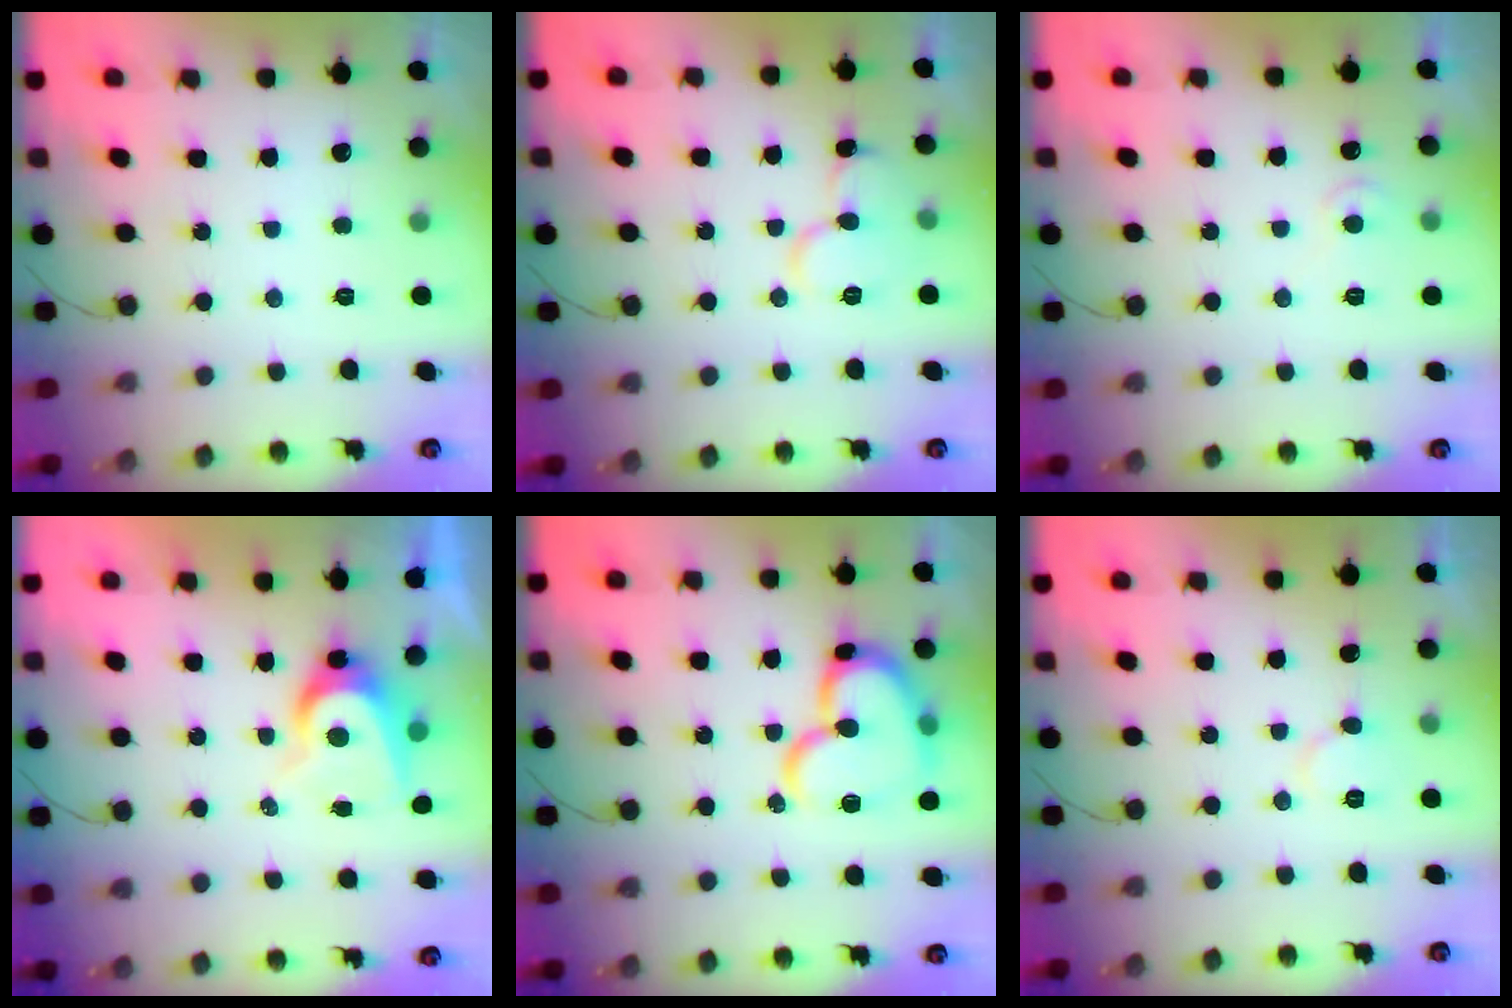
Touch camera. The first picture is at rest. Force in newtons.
{"total": 10.2, "press": 10.2, "slide": 1.1}
{"total": 5.3, "press": 5.2, "slide": 0.6}
{"total": 7.2, "press": 7.2, "slide": 0.5}
{"total": 17.7, "press": 17.6, "slide": 2.0}
{"total": 4.9, "press": 4.9, "slide": 0.4}